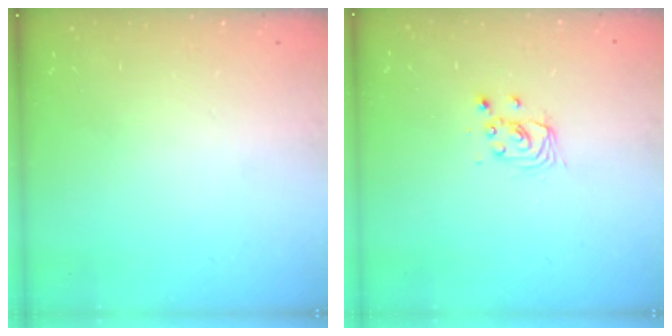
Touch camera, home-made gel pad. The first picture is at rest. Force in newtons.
{"total": 2.7, "press": 2.7, "slide": 0.2}